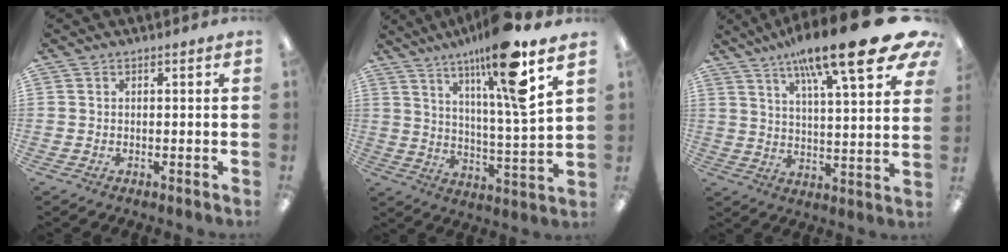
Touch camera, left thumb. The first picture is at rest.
{"total": 17.0, "force": [11.3, 1.2, 12.6], "torque": [-0.214, -0.056, 0.165]}
{"total": 21.7, "force": [13.8, 5.0, 15.9], "torque": [-0.245, -0.079, 0.216]}